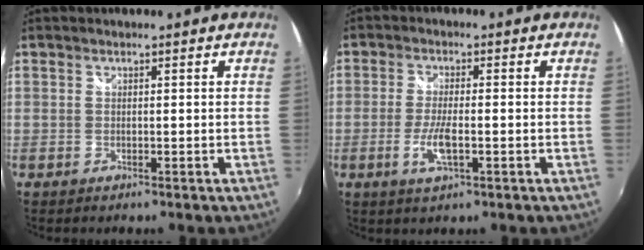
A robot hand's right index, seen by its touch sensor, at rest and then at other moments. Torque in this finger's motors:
{"motor_torque": [0.66, -0.10, 0.16, 0.04]}